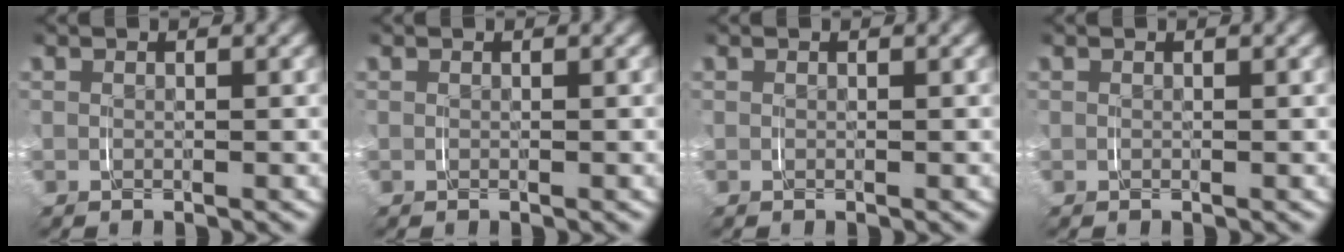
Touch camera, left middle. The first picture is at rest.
{"total": 0.0}
{"total": 0.0}
{"total": 0.0}